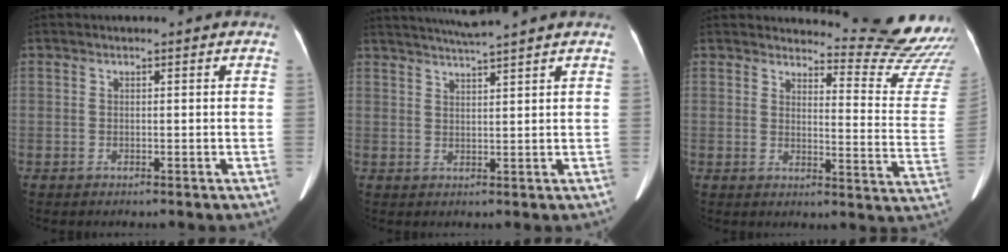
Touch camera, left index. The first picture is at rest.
{"total": 6.6, "force": [5.9, -1.5, 2.7], "torque": [-0.047, -0.001, 0.090]}
{"total": 15.7, "force": [15.6, -0.4, 2.0], "torque": [-0.011, -0.166, 0.155]}